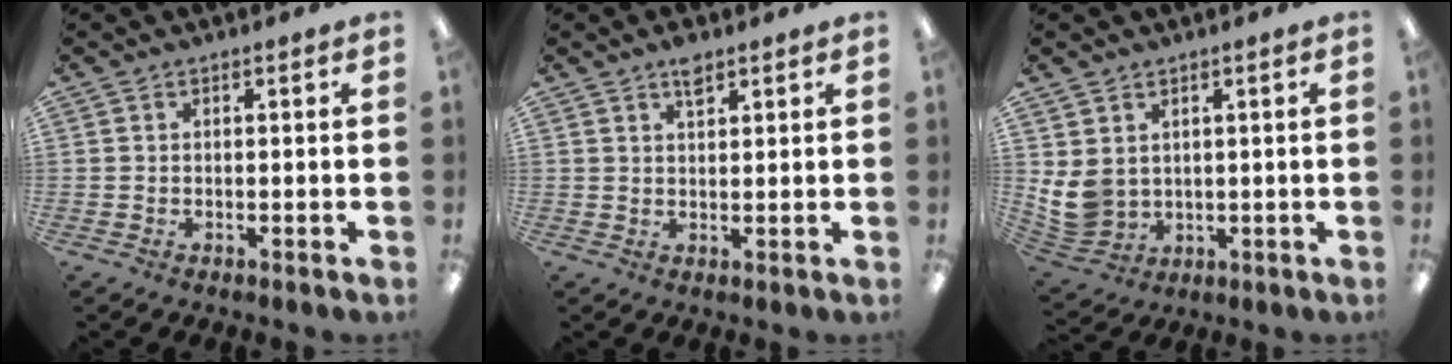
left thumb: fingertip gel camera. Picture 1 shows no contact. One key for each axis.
{"total": 3.4, "fx": 2.4, "fy": 1.3, "fz": 2.0, "tx": -0.029, "ty": -0.006, "tz": 0.039}
{"total": 7.8, "fx": 2.1, "fy": 6.5, "fz": 3.8, "tx": -0.095, "ty": -0.008, "tz": 0.044}